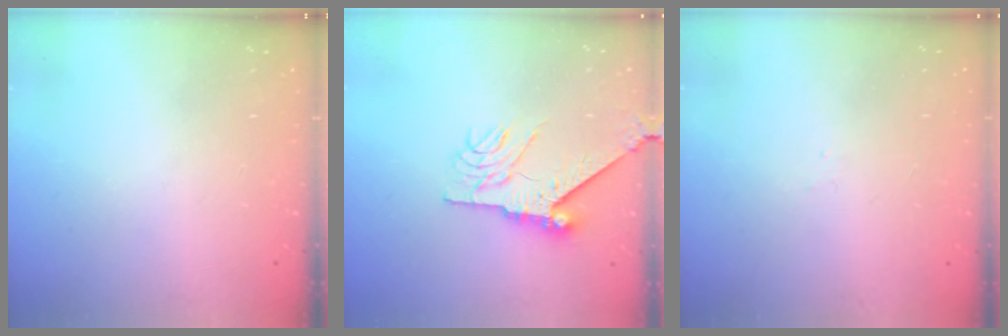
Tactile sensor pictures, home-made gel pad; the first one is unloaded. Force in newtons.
{"total": 8.9, "press": 8.9, "slide": 0.9}
{"total": 1.6, "press": 1.5, "slide": 0.4}